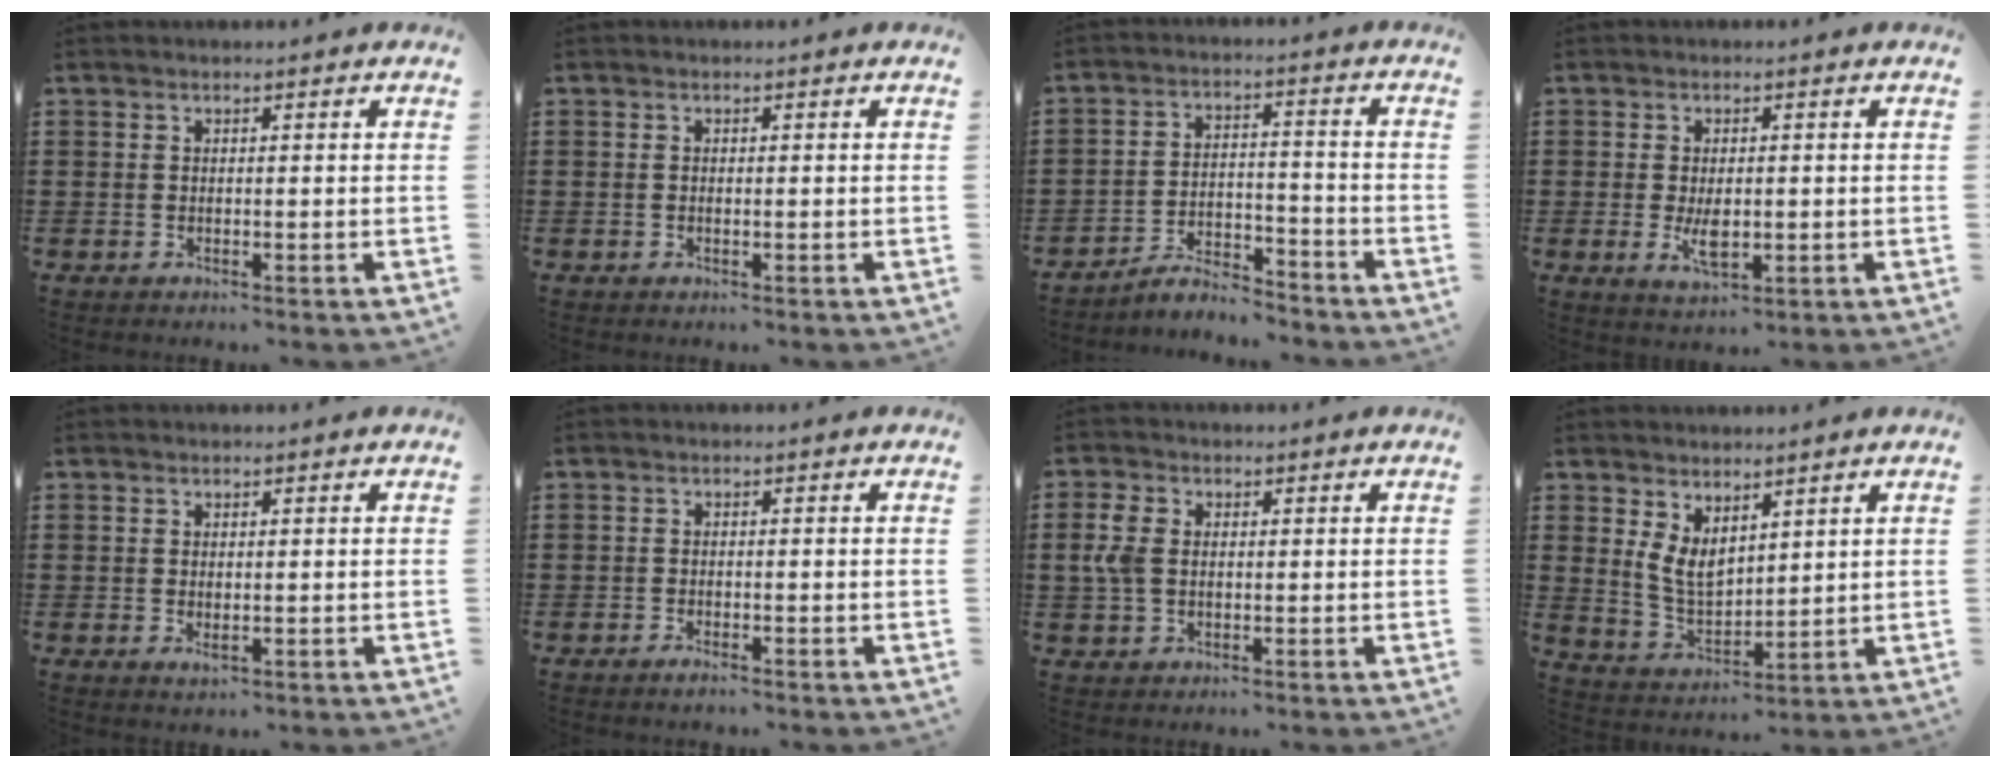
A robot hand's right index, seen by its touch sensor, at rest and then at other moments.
{"total": 0.0}
{"total": 5.1, "force": [-4.8, 0.9, 1.3], "torque": [-0.030, 0.008, -0.097]}
{"total": 4.0, "force": [-0.4, 1.7, 3.5], "torque": [-0.065, -0.006, -0.010]}
{"total": 1.0, "force": [-0.1, 0.4, 0.9], "torque": [-0.018, -0.001, -0.001]}
{"total": 0.9, "force": [-0.7, 0.0, 0.5], "torque": [-0.011, -0.007, -0.012]}
{"total": 4.1, "force": [0.5, 2.8, 3.0], "torque": [-0.079, 0.005, 0.002]}
{"total": 5.3, "force": [3.1, 2.9, 3.1], "torque": [-0.079, -0.007, 0.057]}